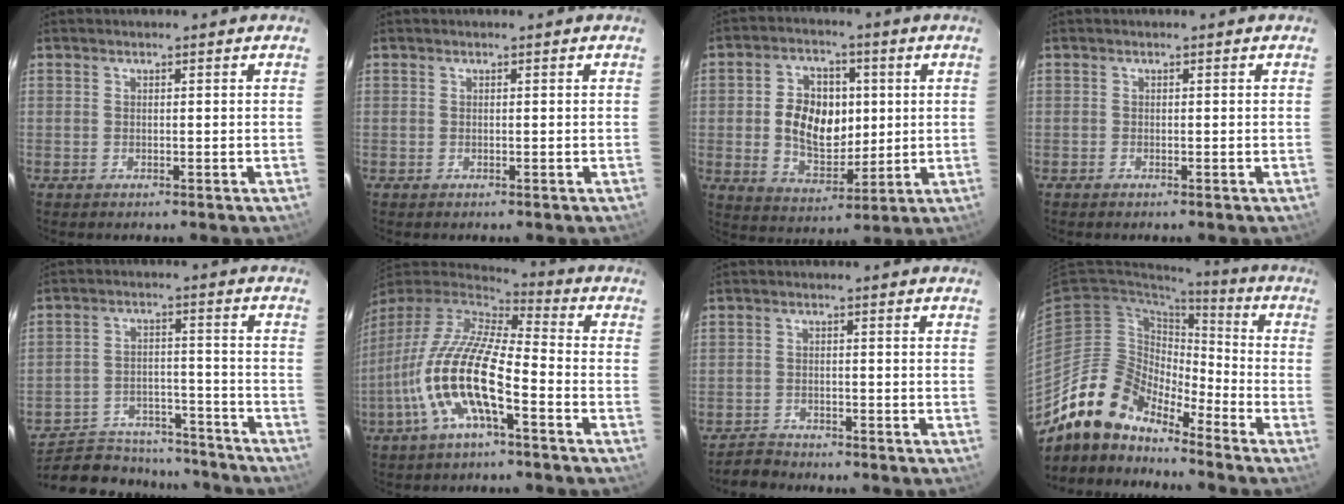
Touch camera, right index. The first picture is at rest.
{"total": 0.0}
{"total": 11.9, "force": [0.8, 8.2, 8.6], "torque": [-0.162, 0.016, 0.026]}
{"total": 0.0}
{"total": 20.7, "force": [-17.8, 8.1, 6.7], "torque": [-0.150, 0.019, -0.238]}
{"total": 17.6, "force": [-6.8, 4.8, 15.5], "torque": [-0.297, -0.024, -0.137]}
{"total": 3.4, "force": [-3.1, 1.5, -0.2], "torque": [-0.009, 0.011, -0.055]}
{"total": 14.1, "force": [-11.9, 5.7, 4.8], "torque": [-0.091, 0.014, -0.227]}